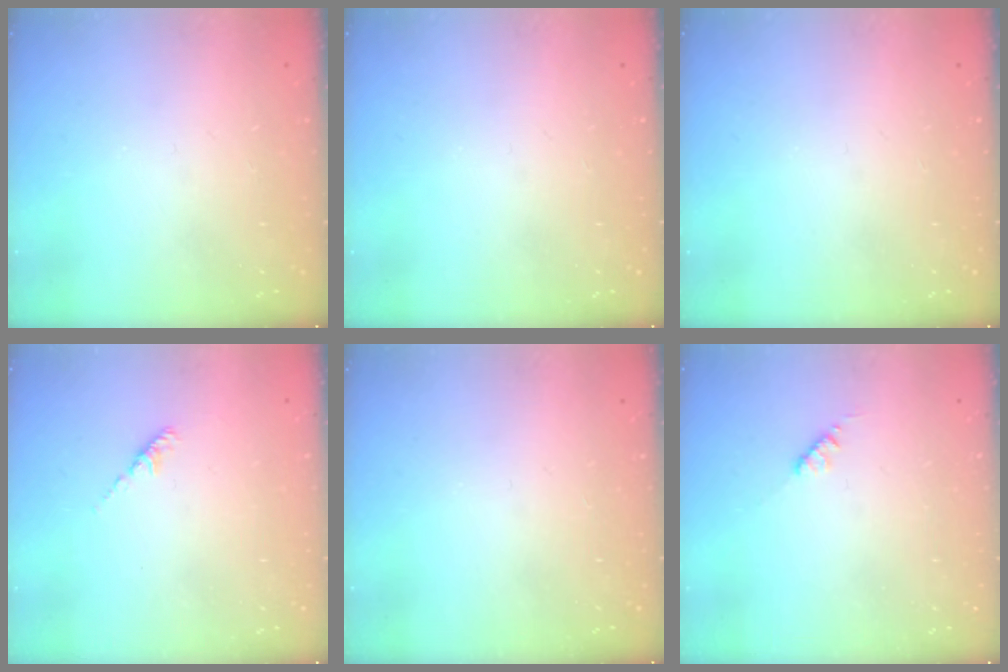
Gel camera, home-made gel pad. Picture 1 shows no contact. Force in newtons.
{"total": 0.0}
{"total": 0.0}
{"total": 2.2, "press": 2.1, "slide": 0.6}
{"total": 0.0}
{"total": 2.8, "press": 2.8, "slide": 0.4}